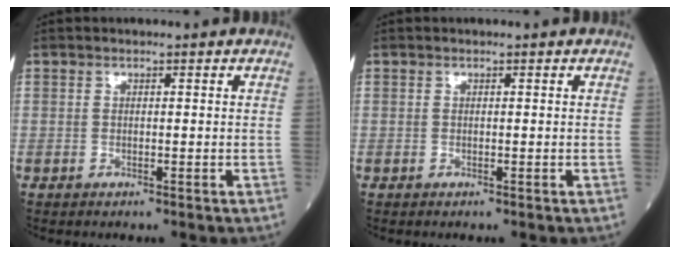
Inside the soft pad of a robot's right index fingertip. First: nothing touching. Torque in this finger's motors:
{"motor_torque": [0.03, 0.03, 0.00, -0.01]}